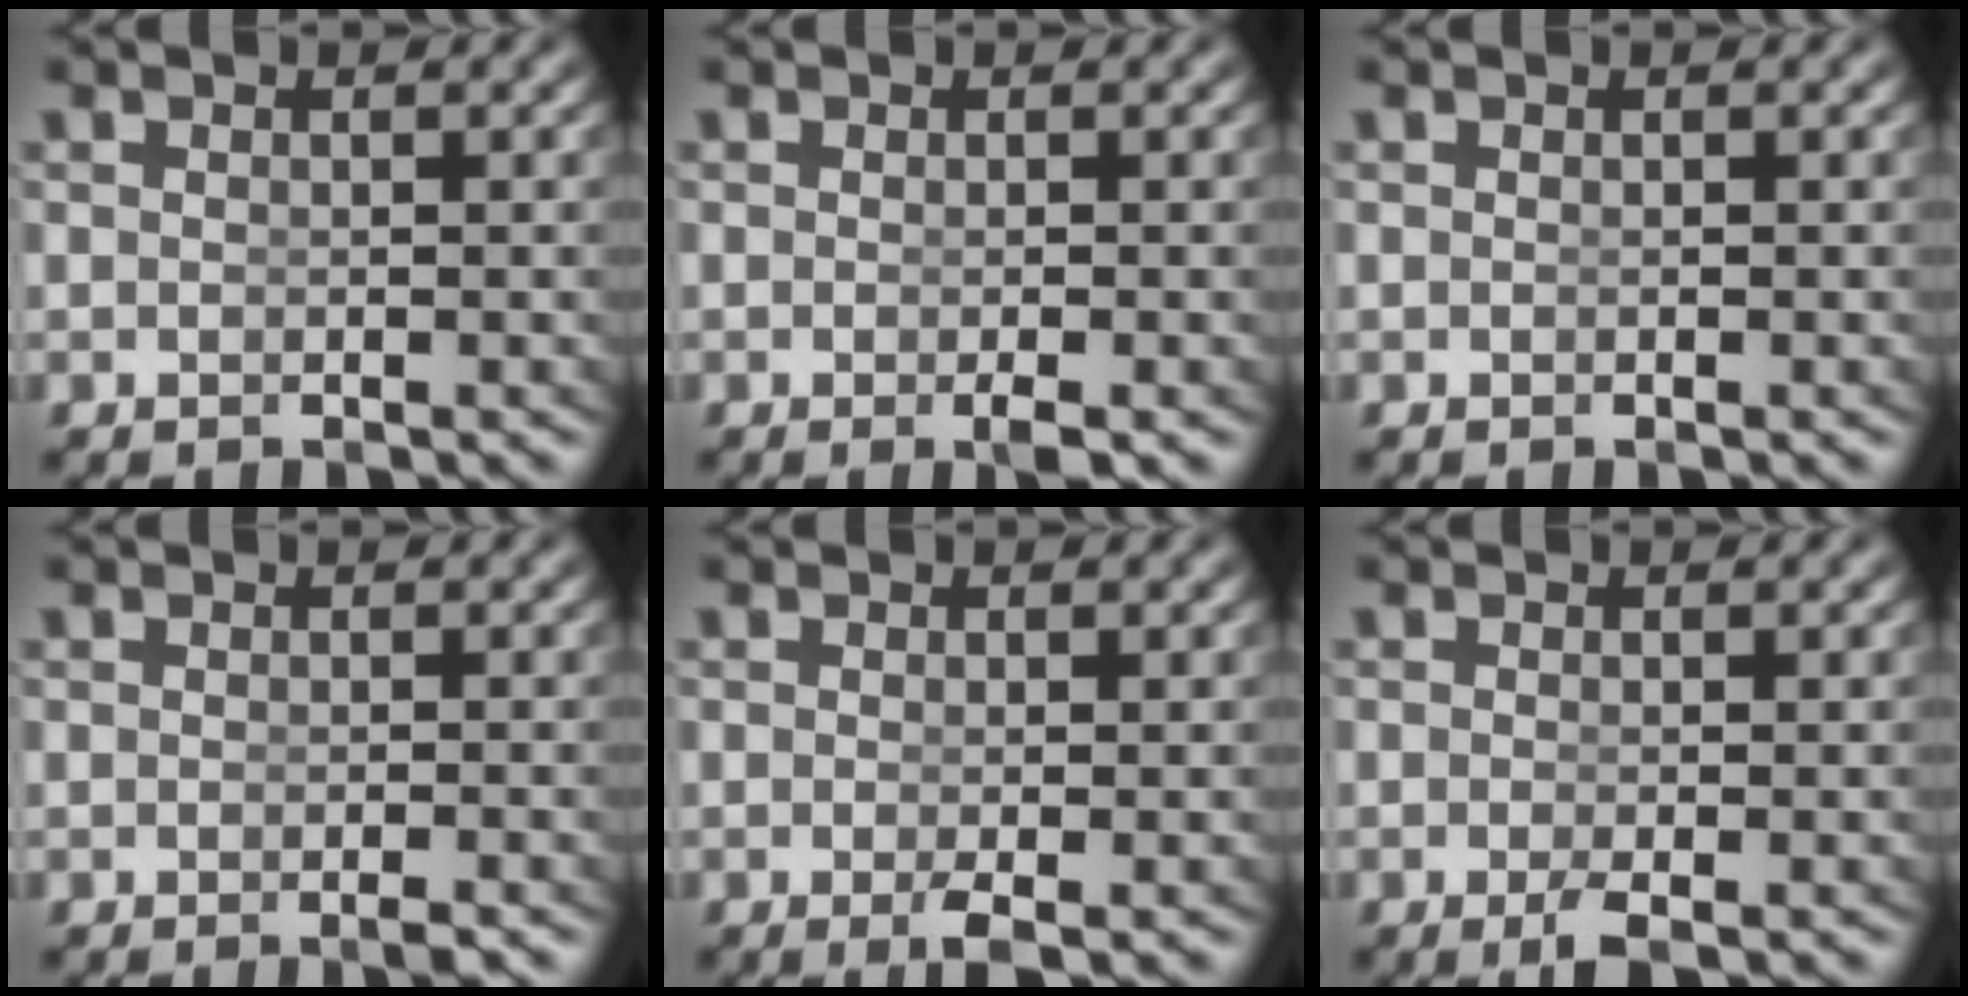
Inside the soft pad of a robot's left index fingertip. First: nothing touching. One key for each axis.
{"total": 1.2, "fx": -0.8, "fy": 0.0, "fz": 0.9, "tx": -0.012, "ty": -0.008, "tz": -0.012}
{"total": 0.0}
{"total": 1.0, "fx": -0.8, "fy": -0.1, "fz": 0.6, "tx": -0.009, "ty": -0.002, "tz": -0.014}
{"total": 1.5, "fx": -0.9, "fy": 0.1, "fz": 1.2, "tx": -0.022, "ty": -0.012, "tz": -0.012}
{"total": 1.7, "fx": -1.1, "fy": 0.2, "fz": 1.2, "tx": -0.025, "ty": -0.014, "tz": -0.015}